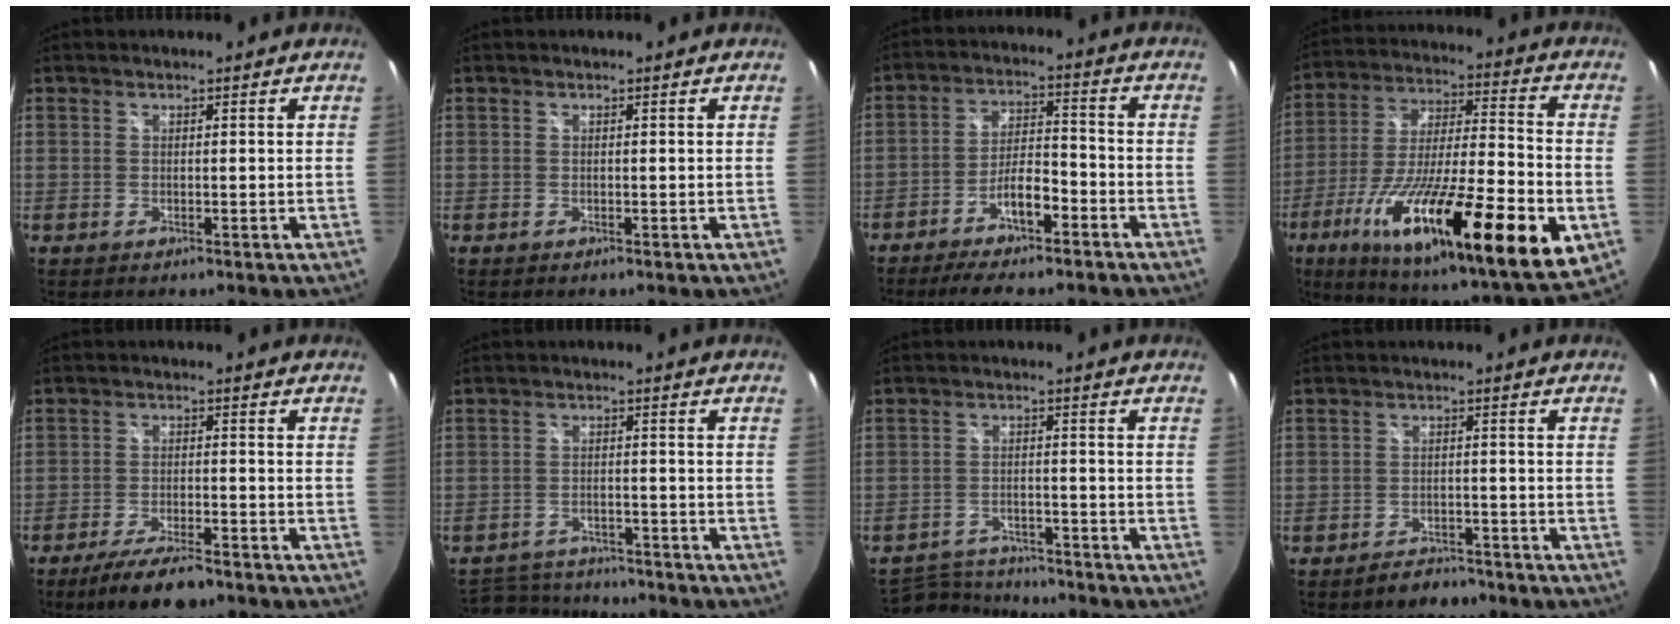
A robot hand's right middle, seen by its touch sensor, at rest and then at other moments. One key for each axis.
{"total": 0.0}
{"total": 10.7, "fx": -7.9, "fy": 2.6, "fz": 6.7, "tx": -0.137, "ty": 0.009, "tz": -0.129}
{"total": 31.2, "fx": -11.3, "fy": 6.3, "fz": 28.3, "tx": -0.470, "ty": -0.060, "tz": -0.187}
{"total": 8.8, "fx": -7.0, "fy": 1.9, "fz": 4.9, "tx": -0.111, "ty": -0.016, "tz": -0.120}
{"total": 10.6, "fx": -9.6, "fy": 3.2, "fz": 3.0, "tx": -0.076, "ty": 0.006, "tz": -0.144}
{"total": 9.5, "fx": -9.0, "fy": 2.2, "fz": 2.3, "tx": -0.066, "ty": 0.004, "tz": -0.140}
{"total": 4.3, "fx": -3.7, "fy": 2.0, "fz": 1.1, "tx": -0.027, "ty": 0.009, "tz": -0.051}